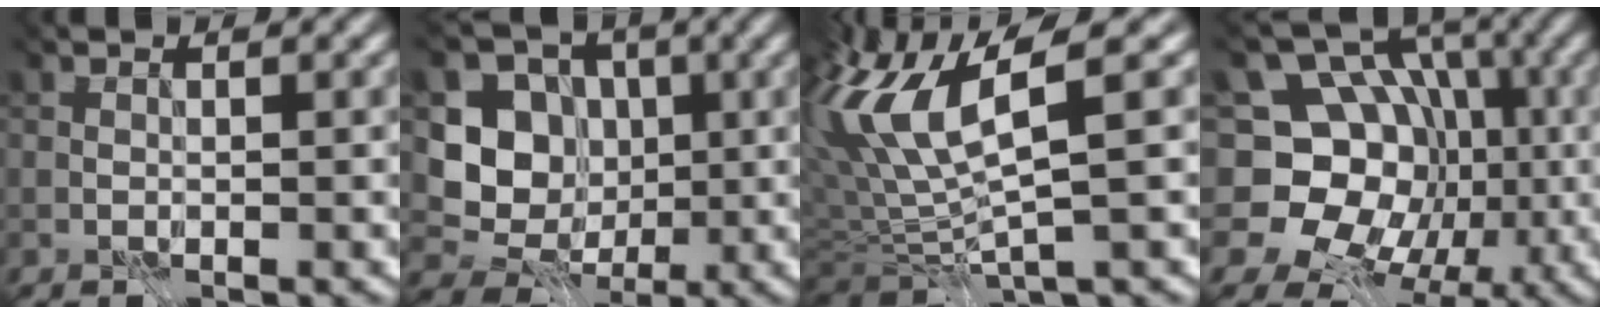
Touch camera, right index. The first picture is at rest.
{"total": 4.4, "force": [-1.3, 3.9, 1.5], "torque": [-0.031, -0.025, -0.005]}
{"total": 7.2, "force": [0.6, 1.2, 7.1], "torque": [-0.169, -0.004, 0.035]}
{"total": 11.2, "force": [-1.4, 10.0, 4.7], "torque": [-0.093, 0.012, -0.031]}